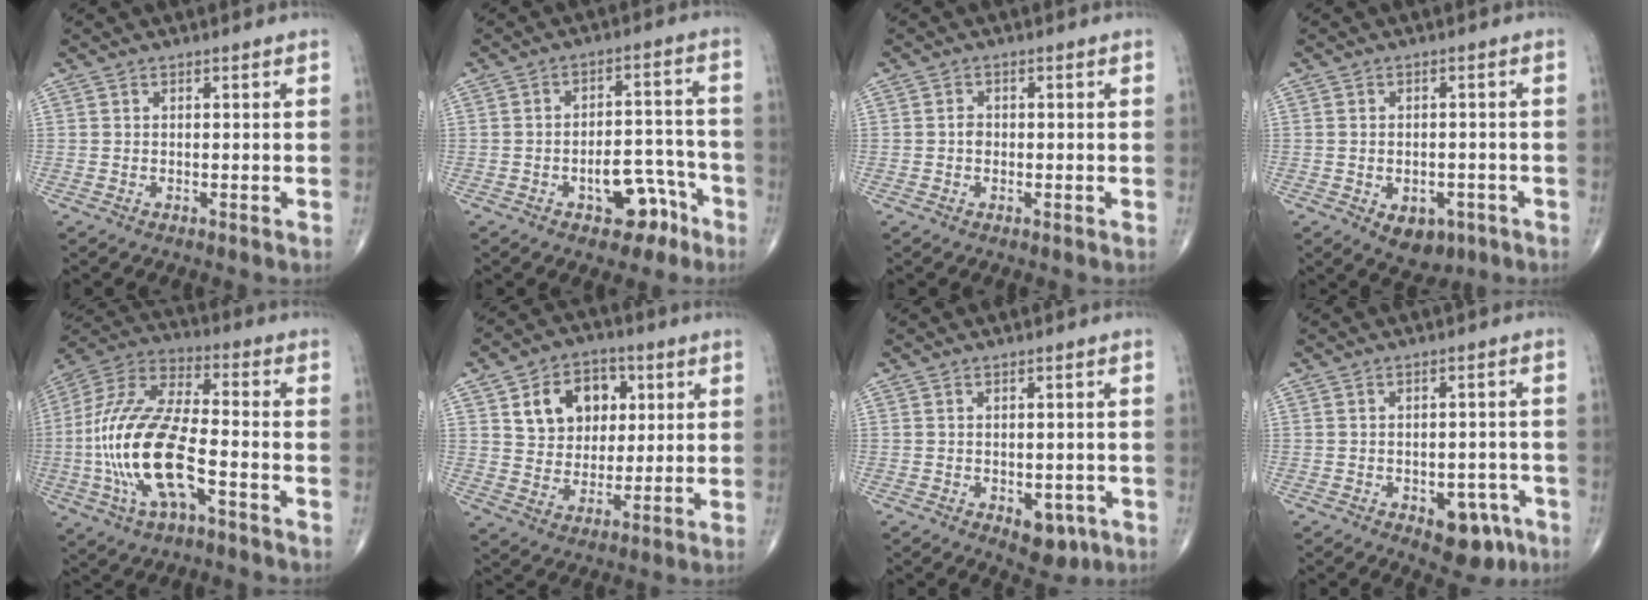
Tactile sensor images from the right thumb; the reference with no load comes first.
{"total": 9.0, "force": [-5.0, 5.0, 5.7], "torque": [-0.048, 0.052, -0.065]}
{"total": 1.4, "force": [-0.2, 1.2, 0.7], "torque": [-0.003, 0.005, -0.005]}
{"total": 6.7, "force": [-2.9, 4.5, 4.0], "torque": [-0.041, 0.012, -0.029]}
{"total": 20.5, "force": [-5.3, 8.3, 17.9], "torque": [-0.390, 0.031, -0.094]}
{"total": 12.7, "force": [4.2, 9.7, 7.0], "torque": [-0.066, -0.007, 0.072]}
{"total": 5.4, "force": [-2.1, 3.1, 3.9], "torque": [-0.029, 0.002, -0.016]}
{"total": 7.9, "force": [-3.9, 4.4, 5.2], "torque": [-0.035, 0.021, -0.042]}